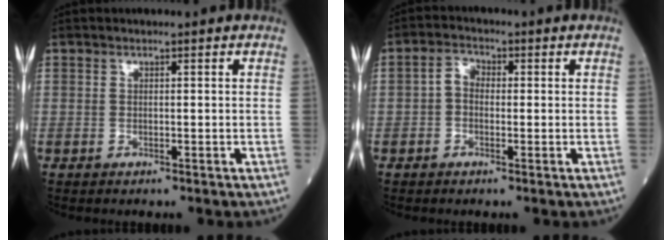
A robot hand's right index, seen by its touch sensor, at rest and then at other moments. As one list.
[{"total": 2.6, "force": [-0.2, 1.8, 1.9], "torque": [-0.031, 0.012, -0.009]}]